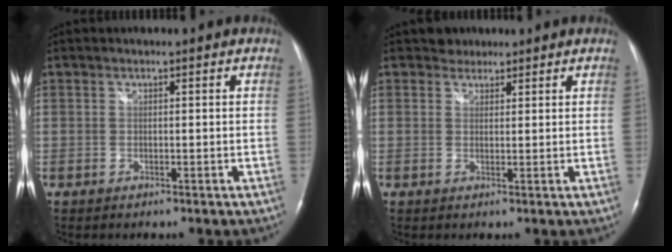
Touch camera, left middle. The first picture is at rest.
{"total": 1.9, "force": [1.5, 1.1, -0.3], "torque": [0.005, 0.004, 0.019]}